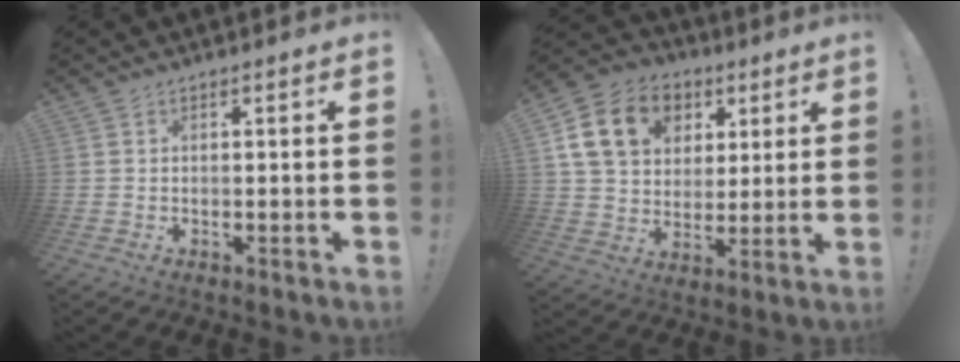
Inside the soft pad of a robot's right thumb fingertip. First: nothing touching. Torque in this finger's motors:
{"motor_torque": [0.45, 0.46, 0.61, -0.19, 0.06]}